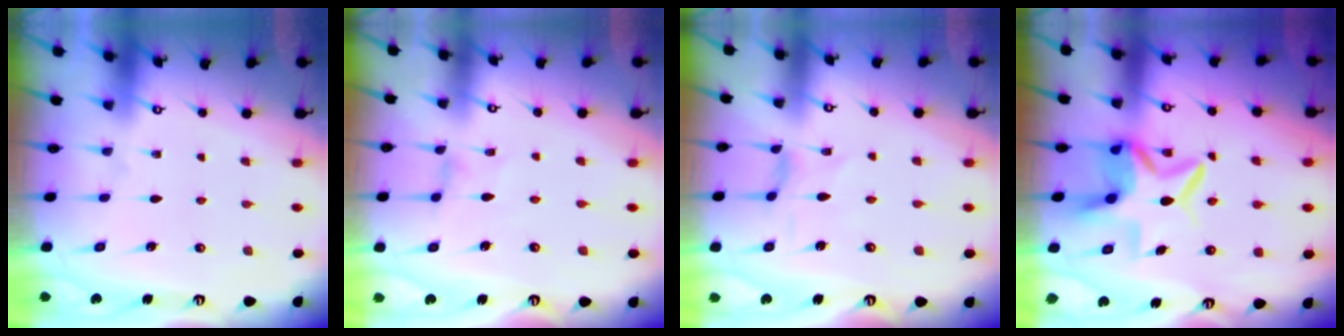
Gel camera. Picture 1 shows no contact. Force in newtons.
{"total": 0.0}
{"total": 0.7, "press": 0.7, "slide": 0.2}
{"total": 9.1, "press": 9.0, "slide": 1.1}